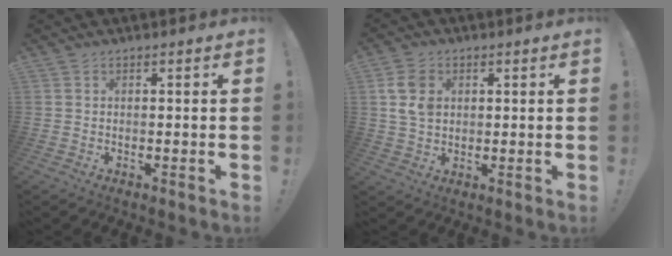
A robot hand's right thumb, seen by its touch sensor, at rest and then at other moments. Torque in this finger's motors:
{"motor_torque": [0.51, 0.62, 0.09, -0.06, 0.00]}